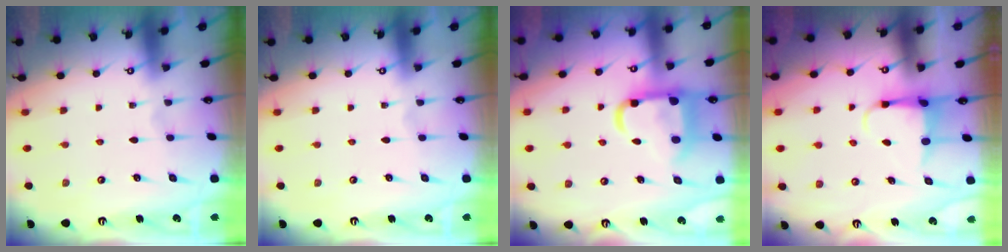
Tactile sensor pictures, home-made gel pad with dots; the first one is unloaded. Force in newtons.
{"total": 0.0}
{"total": 13.0, "press": 12.9, "slide": 1.6}
{"total": 3.9, "press": 3.9, "slide": 0.4}